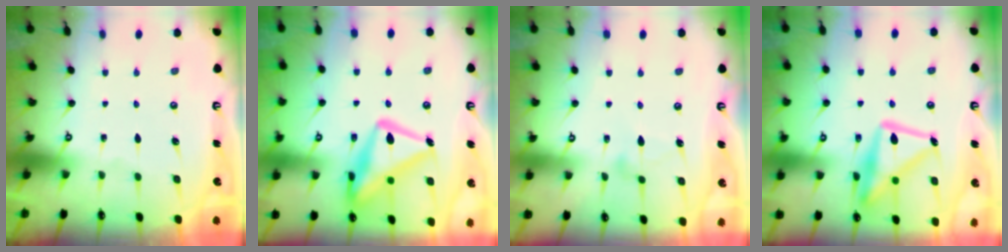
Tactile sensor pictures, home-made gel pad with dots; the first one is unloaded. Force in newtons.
{"total": 19.6, "press": 19.6, "slide": 1.5}
{"total": 6.4, "press": 6.4, "slide": 0.2}
{"total": 17.4, "press": 17.3, "slide": 1.7}